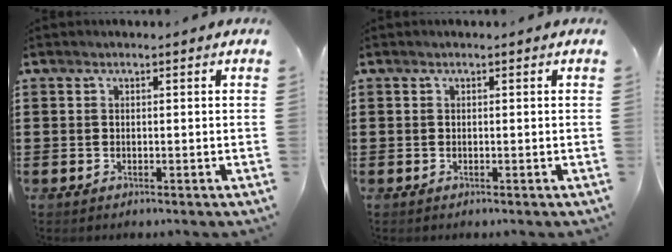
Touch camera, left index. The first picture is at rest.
{"total": 0.0}